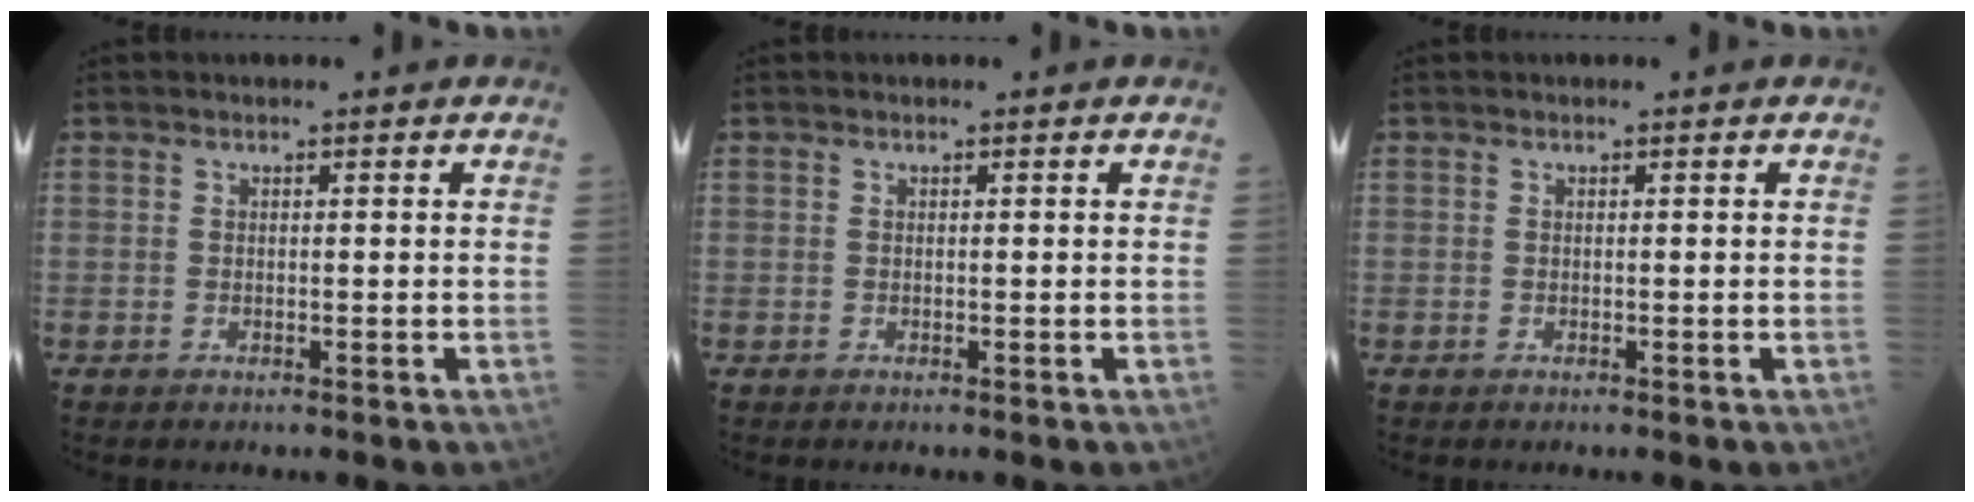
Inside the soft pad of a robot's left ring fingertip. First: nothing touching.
{"total": 0.0}
{"total": 0.0}